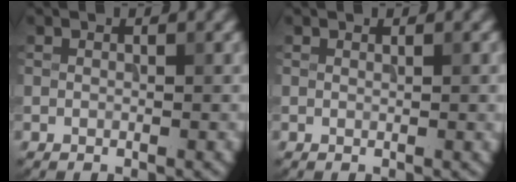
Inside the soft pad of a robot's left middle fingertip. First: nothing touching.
{"total": 0.8, "force": [0.0, 0.2, 0.8], "torque": [-0.014, 0.000, 0.000]}